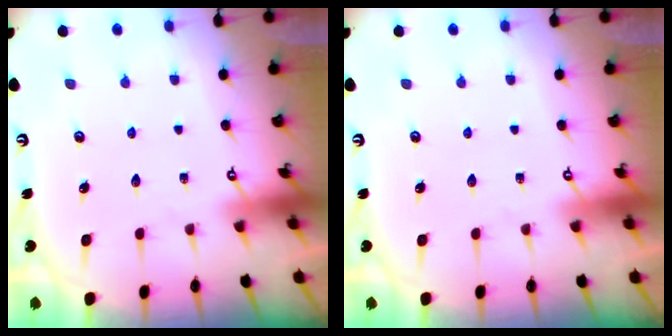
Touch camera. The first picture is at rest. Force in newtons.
{"total": 0.0}